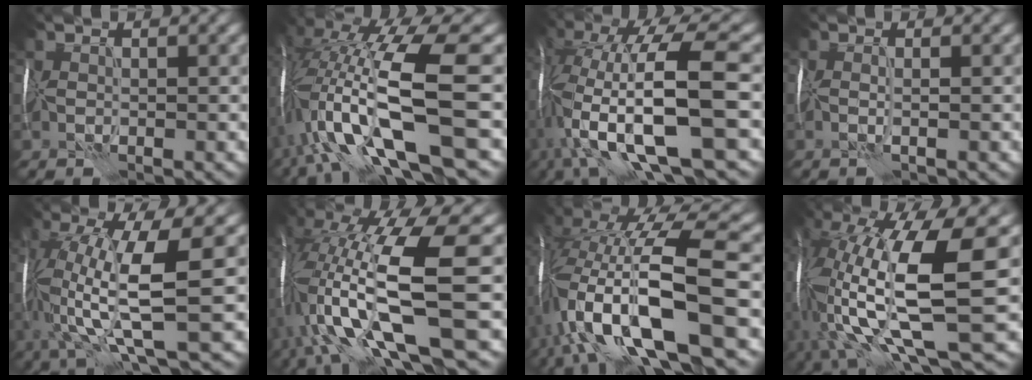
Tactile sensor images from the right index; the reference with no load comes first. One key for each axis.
{"total": 15.0, "fx": -2.6, "fy": 4.4, "fz": 14.1, "tx": -0.264, "ty": 0.008, "tz": -0.030}
{"total": 15.2, "fx": -3.1, "fy": 4.5, "fz": 14.2, "tx": -0.254, "ty": 0.003, "tz": -0.046}
{"total": 0.8, "fx": -0.2, "fy": -0.1, "fz": 0.7, "tx": -0.011, "ty": -0.003, "tz": -0.004}
{"total": 11.6, "fx": 0.3, "fy": 3.3, "fz": 11.1, "tx": -0.206, "ty": -0.010, "tz": 0.012}
{"total": 15.6, "fx": -1.3, "fy": 4.4, "fz": 14.9, "tx": -0.293, "ty": 0.000, "tz": -0.003}
{"total": 15.6, "fx": -4.3, "fy": 5.1, "fz": 14.1, "tx": -0.253, "ty": 0.002, "tz": -0.067}
{"total": 15.7, "fx": 0.2, "fy": 5.2, "fz": 14.8, "tx": -0.305, "ty": -0.010, "tz": 0.025}